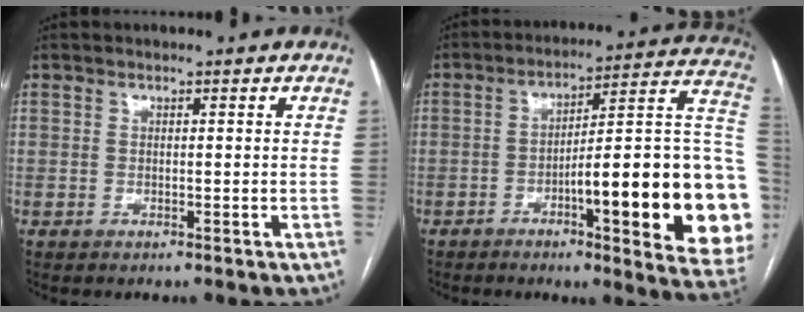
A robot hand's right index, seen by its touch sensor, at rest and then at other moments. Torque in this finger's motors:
{"motor_torque": [2.14, 0.00, 1.05, 0.21]}